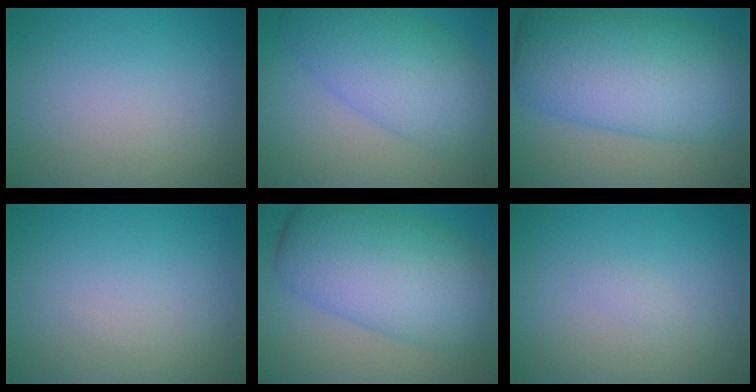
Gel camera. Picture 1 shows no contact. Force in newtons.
{"total": 8.0, "press": 8.0, "slide": 0.3}
{"total": 13.3, "press": 13.3, "slide": 0.3}
{"total": 0.0}
{"total": 11.2, "press": 11.2, "slide": 0.3}
{"total": 0.7, "press": 0.6, "slide": 0.1}